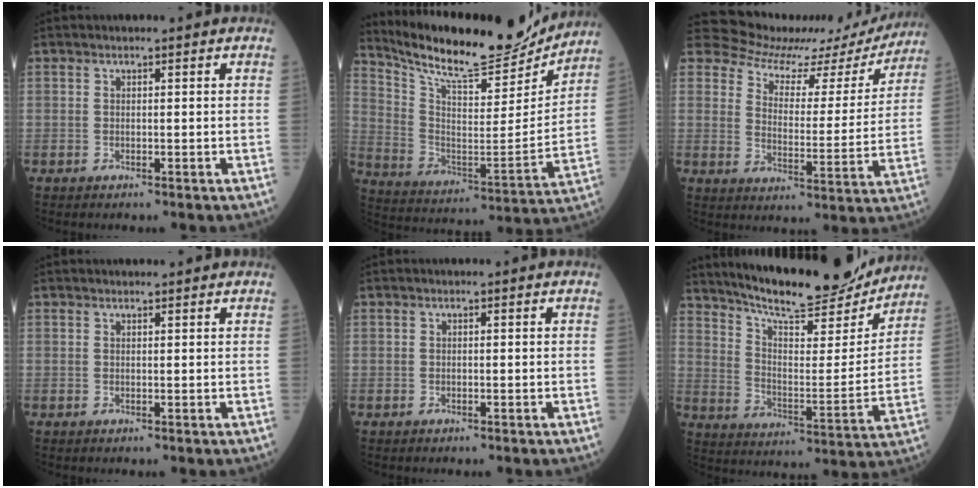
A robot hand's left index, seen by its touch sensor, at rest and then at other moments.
{"total": 20.8, "force": [19.2, 3.4, 7.2], "torque": [-0.140, -0.038, 0.295]}
{"total": 16.0, "force": [15.5, 3.2, 1.7], "torque": [-0.022, -0.042, 0.194]}
{"total": 1.2, "force": [1.2, 0.2, 0.2], "torque": [-0.007, 0.008, 0.016]}
{"total": 0.0}
{"total": 20.8, "force": [19.1, 3.0, 7.8], "torque": [-0.126, -0.028, 0.275]}